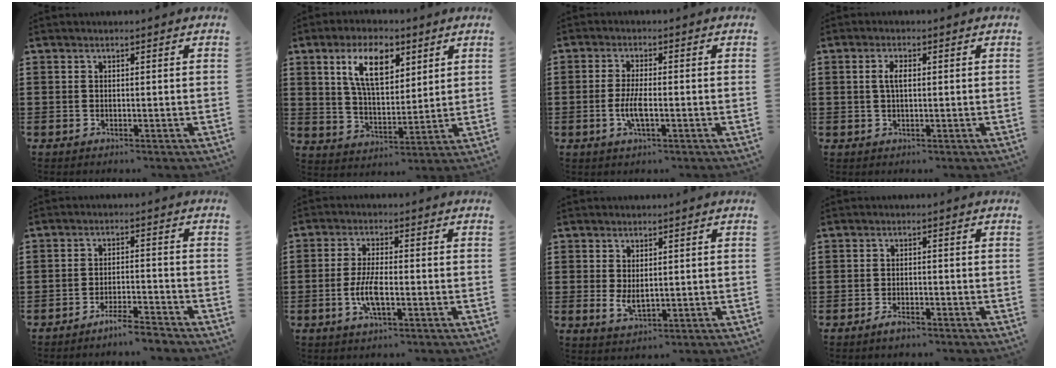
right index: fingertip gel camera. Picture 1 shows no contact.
{"total": 9.4, "force": [4.5, 4.3, 7.0], "torque": [-0.139, 0.010, 0.078]}
{"total": 3.9, "force": [-1.1, 0.7, 3.6], "torque": [-0.077, -0.006, -0.024]}
{"total": 2.5, "force": [0.3, 1.0, 2.3], "torque": [-0.047, 0.005, 0.004]}
{"total": 4.0, "force": [-3.8, 0.0, 1.3], "torque": [-0.022, 0.001, -0.073]}
{"total": 5.1, "force": [-1.5, 1.3, 4.7], "torque": [-0.109, -0.007, -0.033]}
{"total": 2.7, "force": [0.4, 1.3, 2.3], "torque": [-0.048, -0.002, 0.009]}
{"total": 1.9, "force": [-1.6, 0.5, 0.9], "torque": [-0.018, -0.002, -0.030]}